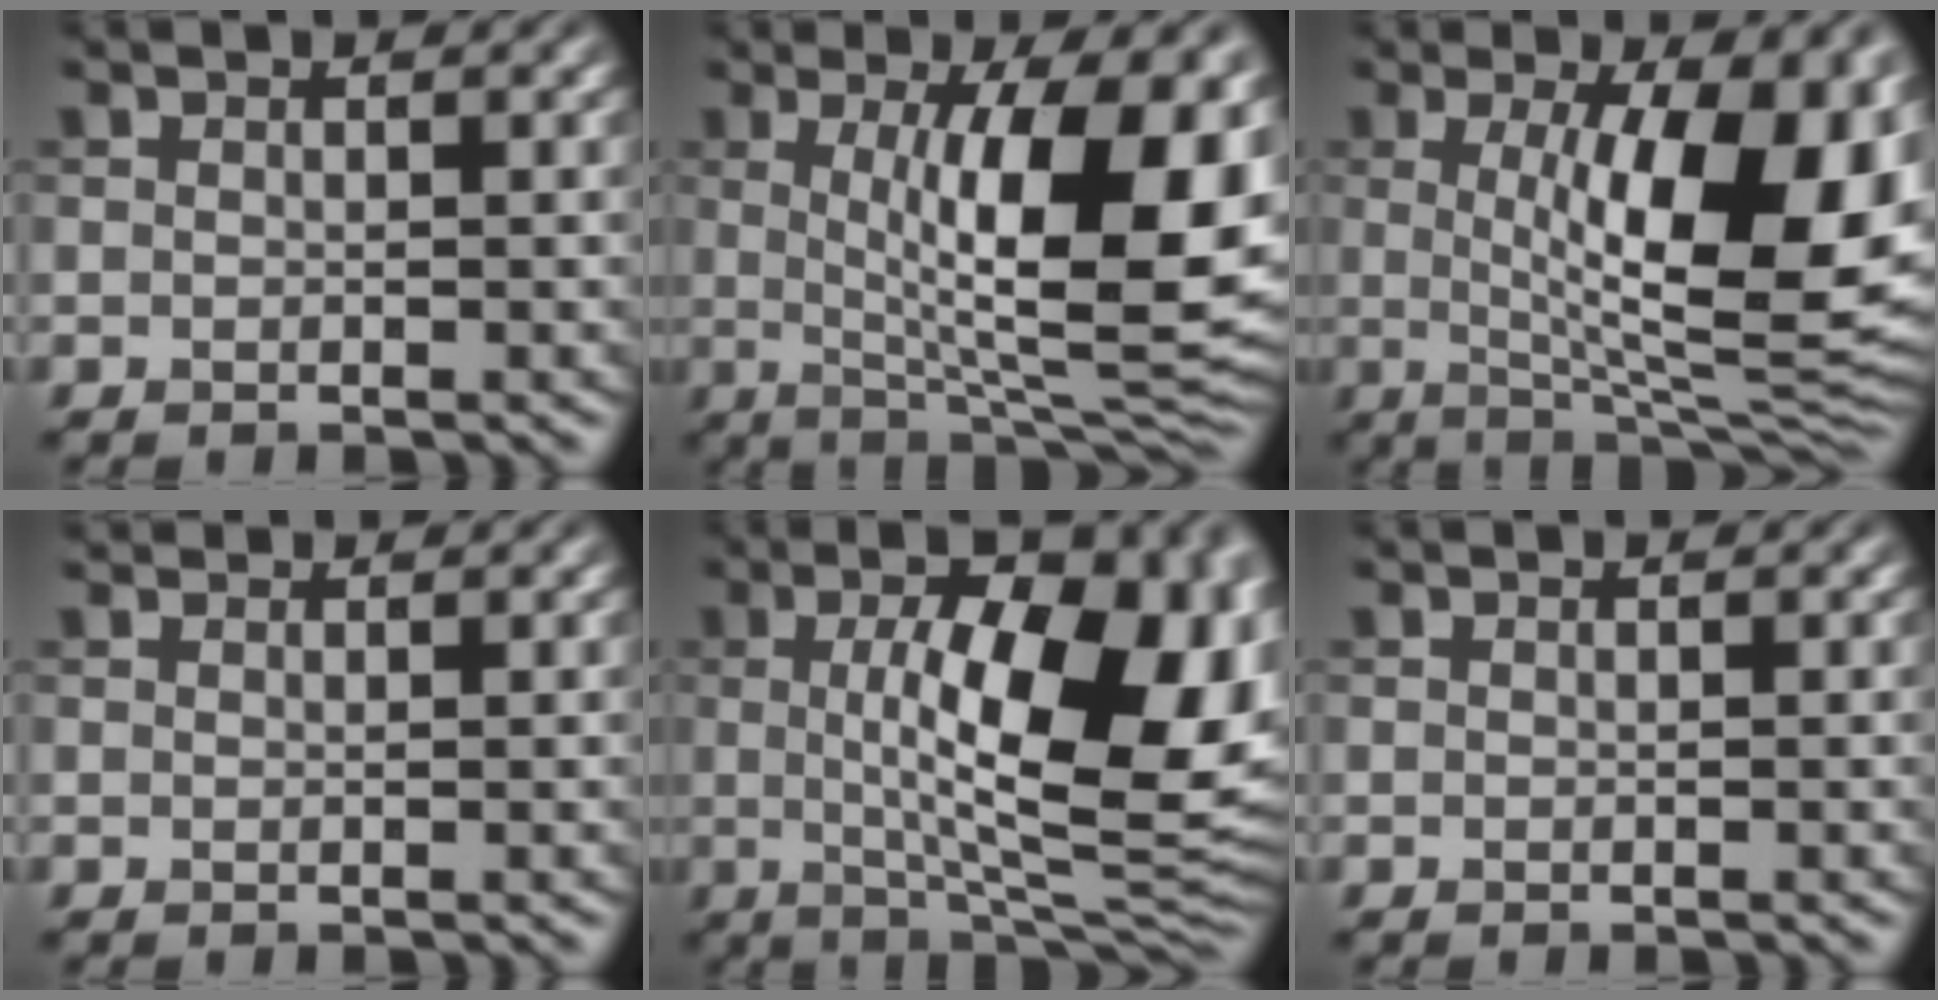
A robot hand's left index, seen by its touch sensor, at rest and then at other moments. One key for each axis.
{"total": 14.4, "fx": 2.0, "fy": 4.4, "fz": 13.6, "tx": -0.178, "ty": -0.009, "tz": 0.034}
{"total": 14.6, "fx": 1.5, "fy": 4.9, "fz": 13.7, "tx": -0.166, "ty": -0.006, "tz": 0.025}
{"total": 1.6, "fx": 1.6, "fy": 0.2, "fz": 0.5, "tx": -0.017, "ty": 0.001, "tz": 0.017}
{"total": 16.6, "fx": 1.8, "fy": 6.1, "fz": 15.3, "tx": -0.194, "ty": 0.006, "tz": 0.026}
{"total": 0.0}